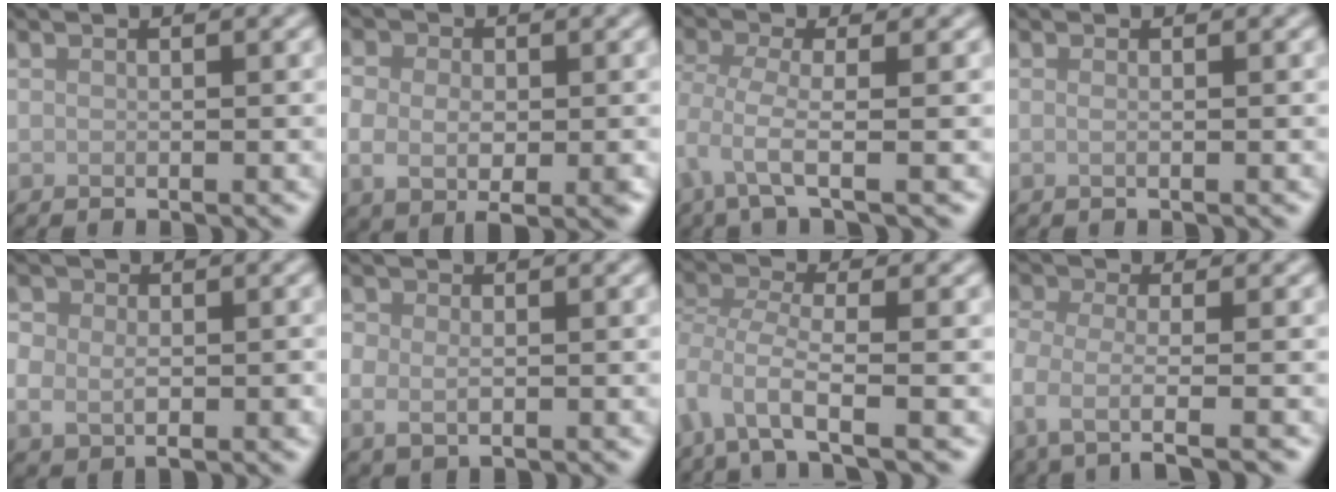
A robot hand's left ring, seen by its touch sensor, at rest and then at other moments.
{"total": 4.8, "force": [-0.8, 3.2, 3.5], "torque": [-0.058, -0.009, -0.009]}
{"total": 2.8, "force": [-0.6, 0.6, 2.7], "torque": [-0.062, -0.006, -0.019]}
{"total": 0.7, "force": [0.0, 0.3, 0.7], "torque": [-0.010, -0.002, -0.004]}
{"total": 4.6, "force": [-0.7, 3.5, 2.9], "torque": [-0.046, -0.009, -0.010]}
{"total": 2.1, "force": [-0.3, 1.5, 1.5], "torque": [-0.032, -0.006, -0.007]}
{"total": 4.7, "force": [-2.2, 1.5, 3.9], "torque": [-0.085, -0.006, -0.054]}
{"total": 4.0, "force": [-2.0, 1.2, 3.3], "torque": [-0.059, -0.007, -0.047]}